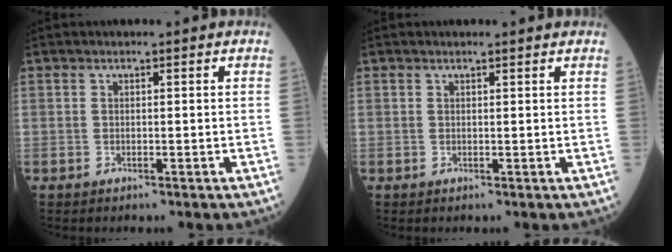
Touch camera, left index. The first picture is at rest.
{"total": 1.8, "force": [1.8, 0.1, 0.3], "torque": [-0.008, 0.002, 0.018]}